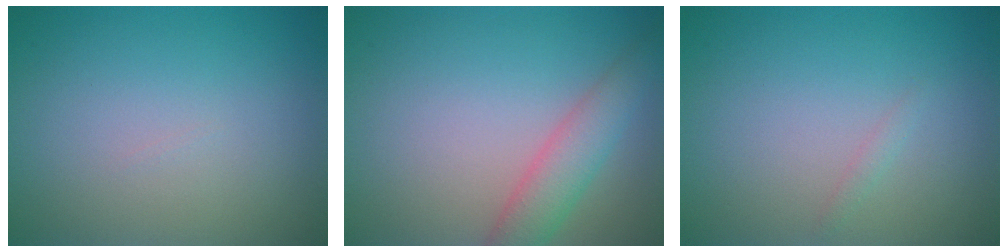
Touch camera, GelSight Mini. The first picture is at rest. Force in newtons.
{"total": 3.3, "press": 3.3, "slide": 0.2}
{"total": 0.7, "press": 0.7, "slide": 0.0}